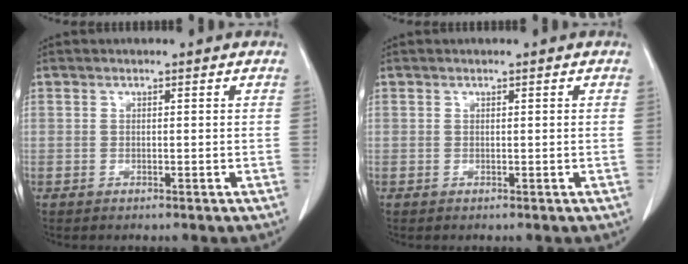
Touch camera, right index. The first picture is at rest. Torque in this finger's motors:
{"motor_torque": [-0.22, 0.08, -0.03, -0.01]}